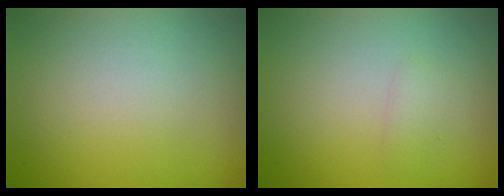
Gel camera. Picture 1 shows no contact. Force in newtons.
{"total": 0.9, "press": 0.9, "slide": 0.1}